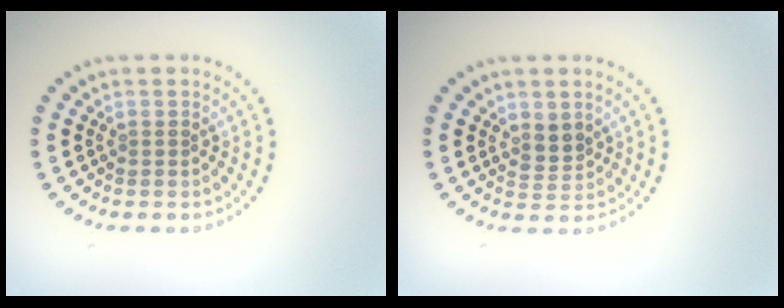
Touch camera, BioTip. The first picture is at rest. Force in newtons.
{"total": 1.9, "press": 1.5, "slide": 1.1}